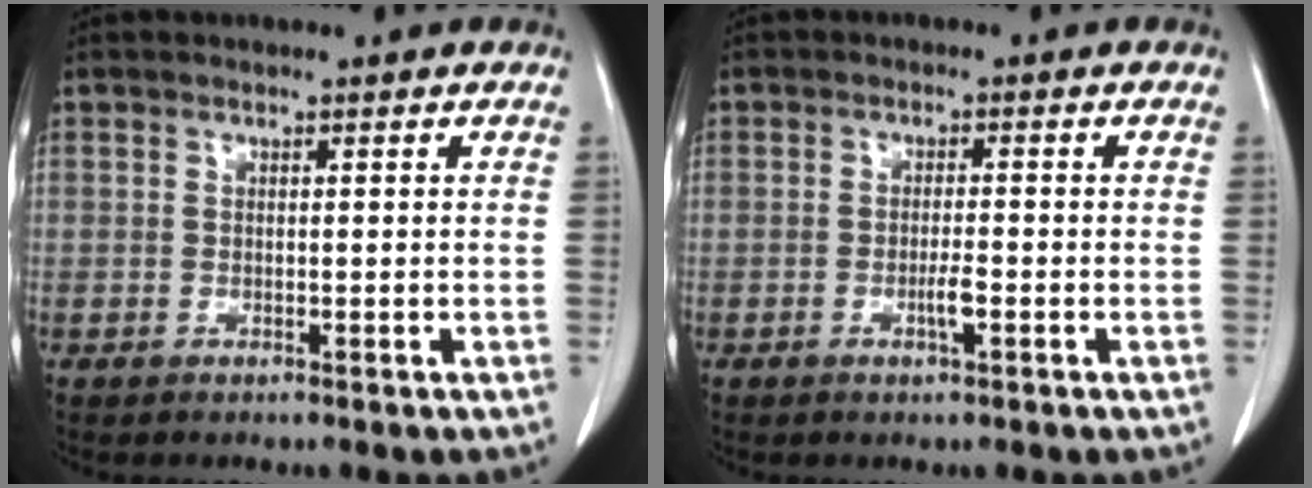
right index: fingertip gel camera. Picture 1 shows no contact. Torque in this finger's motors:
{"motor_torque": [0.53, -0.10, 0.25, 0.08]}